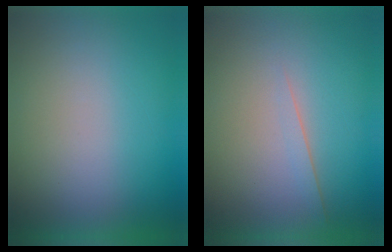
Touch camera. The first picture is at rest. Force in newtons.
{"total": 1.5}